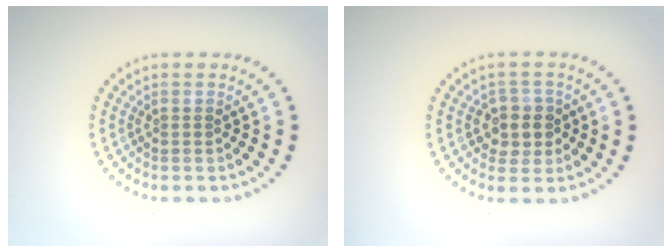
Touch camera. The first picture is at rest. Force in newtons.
{"total": 2.6, "press": 2.5, "slide": 0.8}